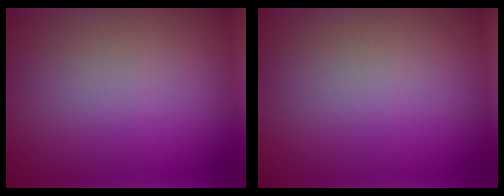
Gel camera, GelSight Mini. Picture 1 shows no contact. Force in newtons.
{"total": 0.0}